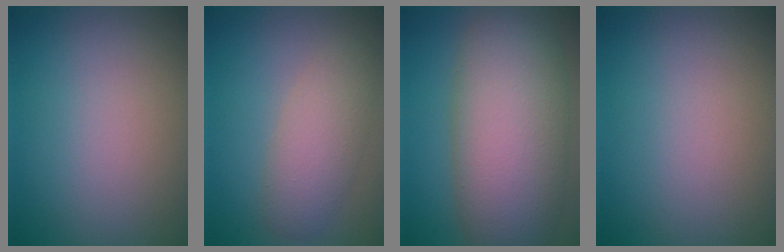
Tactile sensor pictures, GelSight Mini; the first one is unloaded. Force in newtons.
{"total": 3.6, "press": 3.6, "slide": 0.4}
{"total": 10.7, "press": 10.7, "slide": 0.5}
{"total": 0.0}